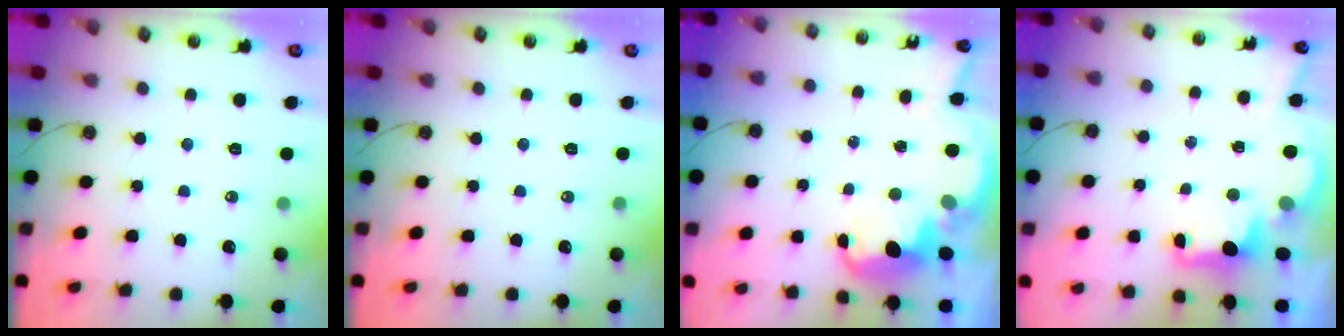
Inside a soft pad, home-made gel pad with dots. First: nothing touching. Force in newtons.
{"total": 0.0}
{"total": 6.7, "press": 6.7, "slide": 0.5}
{"total": 2.5, "press": 2.4, "slide": 0.8}